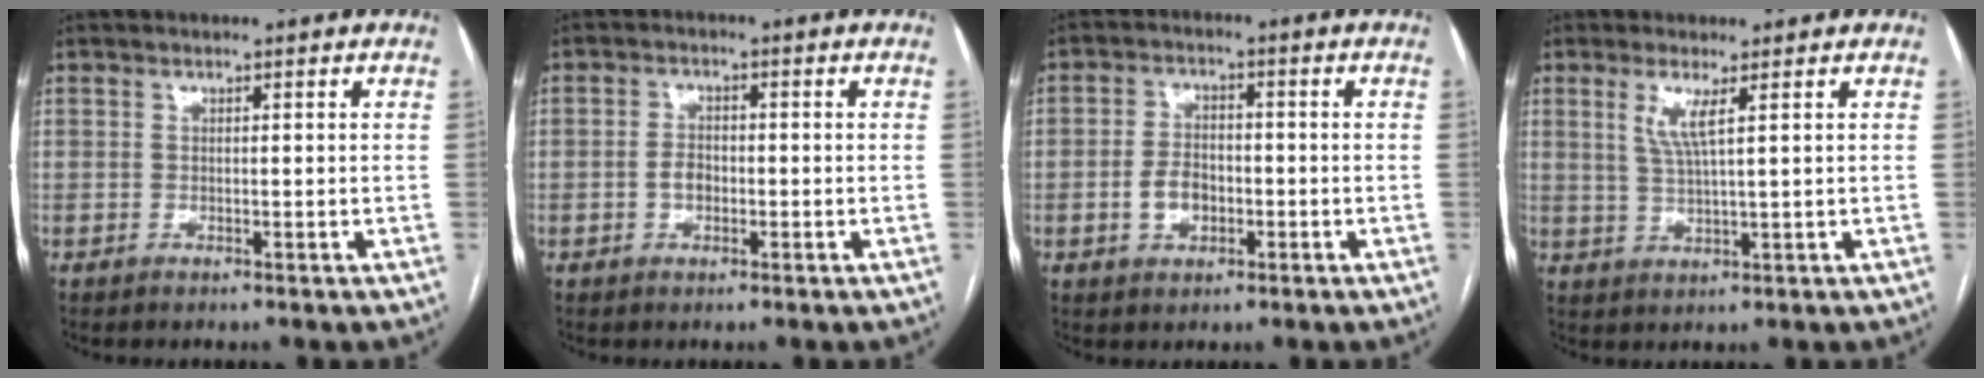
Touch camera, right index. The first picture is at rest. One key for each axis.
{"total": 2.9, "fx": -0.8, "fy": 1.9, "fz": 2.1, "tx": -0.041, "ty": 0.006, "tz": -0.014}
{"total": 5.1, "fx": -1.4, "fy": 3.3, "fz": 3.6, "tx": -0.073, "ty": 0.008, "tz": -0.022}
{"total": 3.9, "fx": 1.6, "fy": -0.1, "fz": 3.5, "tx": -0.079, "ty": -0.006, "tz": 0.035}